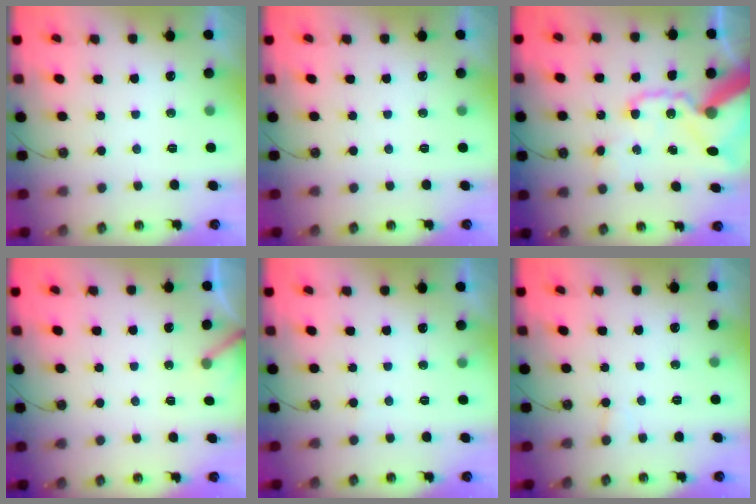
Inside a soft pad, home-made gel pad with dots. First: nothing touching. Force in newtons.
{"total": 0.0}
{"total": 21.3, "press": 21.0, "slide": 3.5}
{"total": 2.5, "press": 2.5, "slide": 0.1}
{"total": 4.0, "press": 4.0, "slide": 0.3}
{"total": 5.2, "press": 5.2, "slide": 0.4}